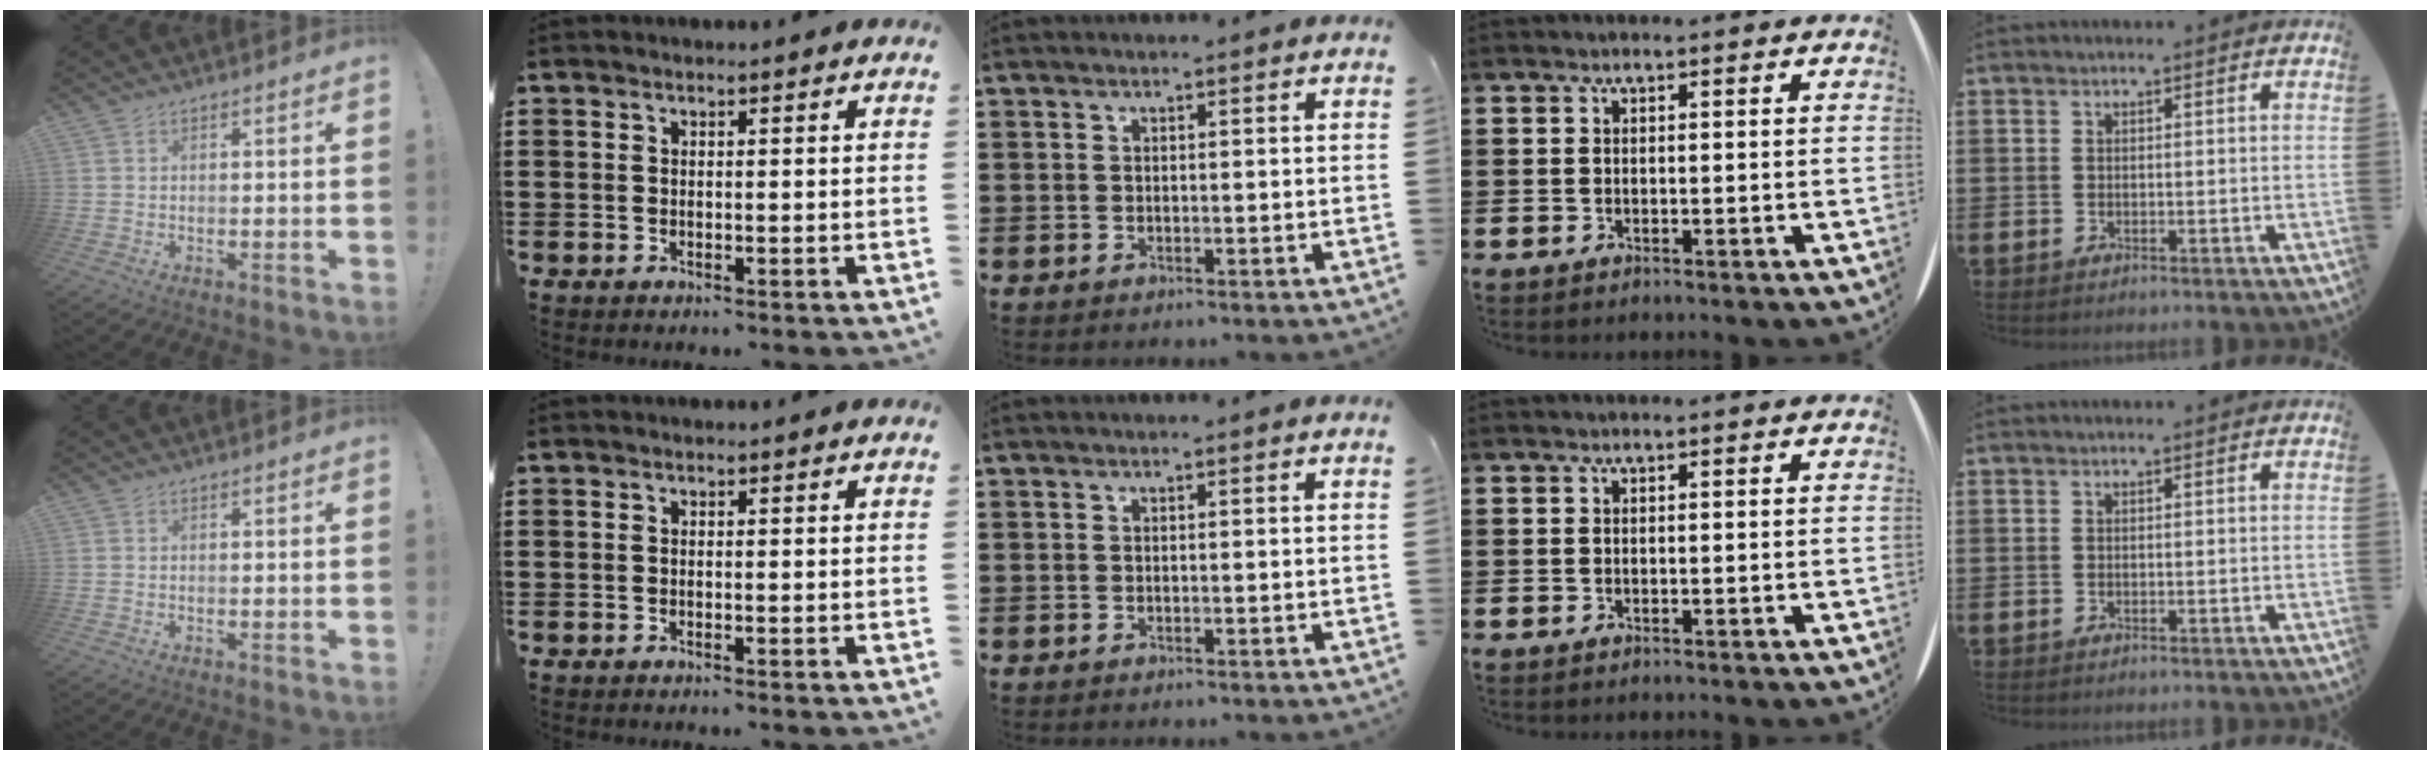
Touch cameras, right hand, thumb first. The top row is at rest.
{}